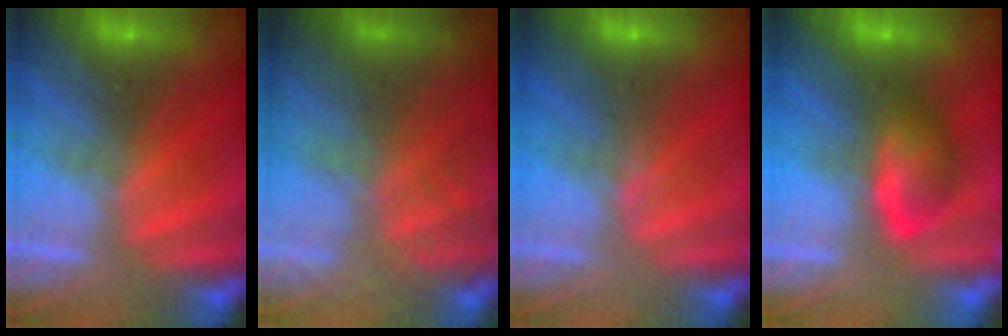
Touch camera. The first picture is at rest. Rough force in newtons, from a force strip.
{"total": 9.1}
{"total": 2.9}
{"total": 7.0}